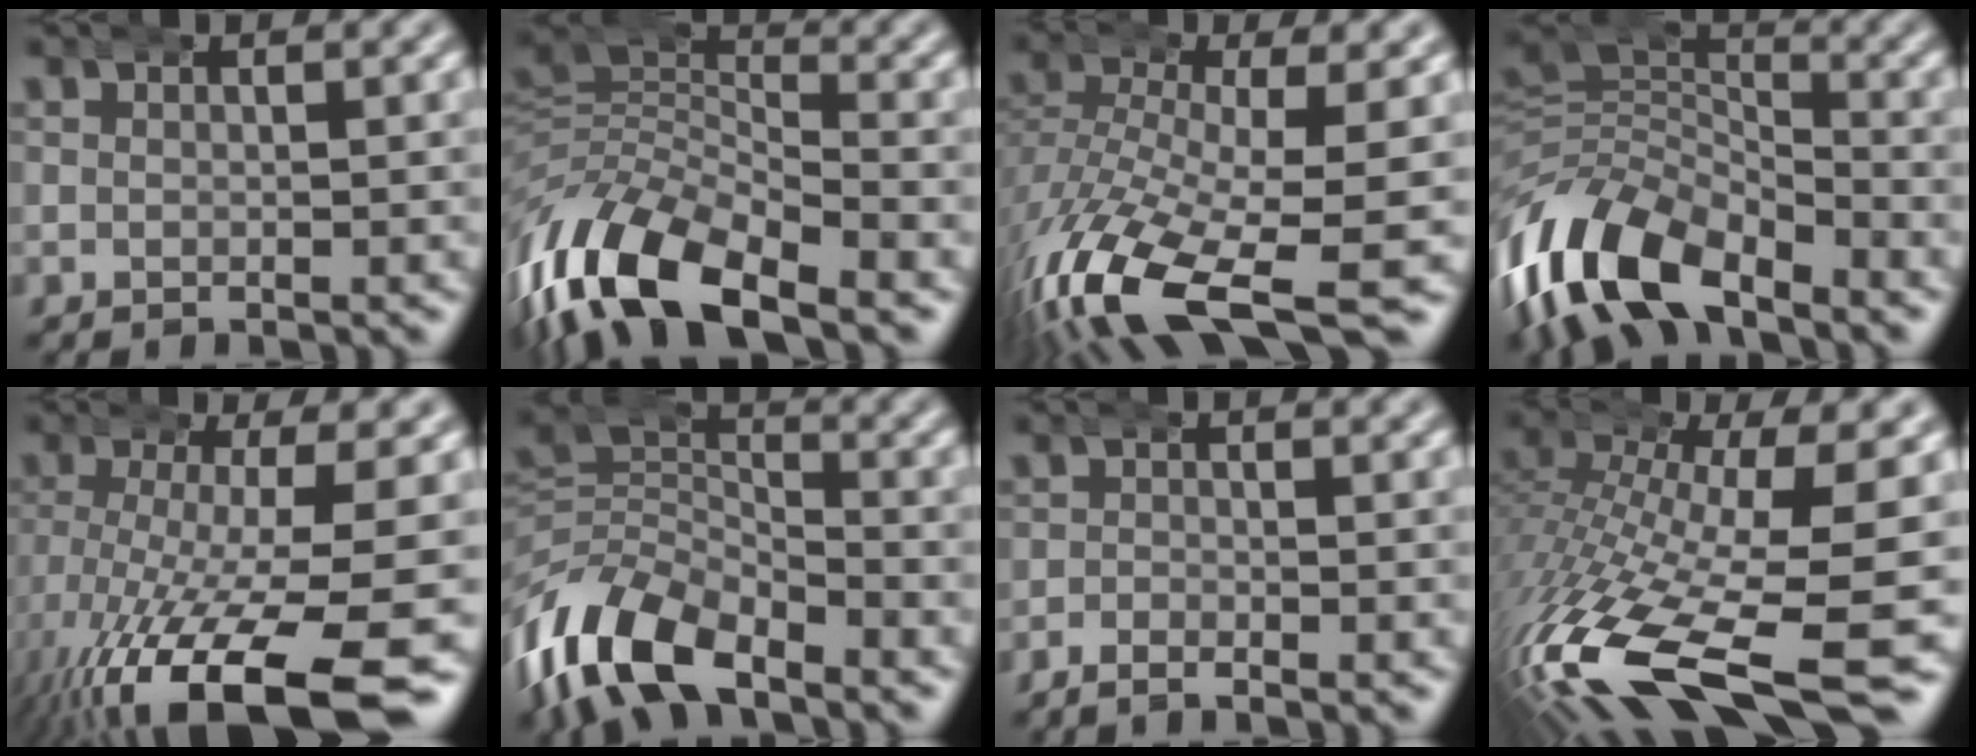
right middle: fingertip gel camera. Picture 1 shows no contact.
{"total": 10.6, "force": [-4.4, 7.0, 6.5], "torque": [-0.153, -0.041, -0.066]}
{"total": 10.7, "force": [-6.1, 4.5, 7.6], "torque": [-0.179, -0.059, -0.068]}
{"total": 11.3, "force": [-4.5, 8.2, 6.3], "torque": [-0.156, -0.037, -0.070]}
{"total": 13.0, "force": [-6.5, 5.1, 10.0], "torque": [-0.197, -0.054, -0.067]}
{"total": 9.0, "force": [-4.2, 6.2, 5.0], "torque": [-0.117, -0.028, -0.067]}
{"total": 1.3, "force": [-1.2, 0.3, 0.2], "torque": [-0.006, 0.000, -0.026]}
{"total": 12.9, "force": [-6.2, 5.2, 10.1], "torque": [-0.221, -0.057, -0.070]}